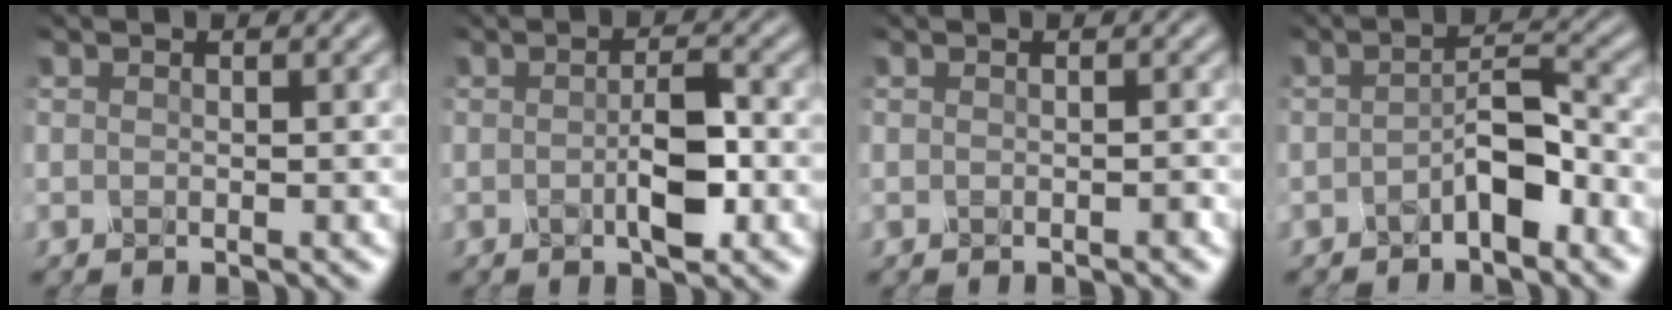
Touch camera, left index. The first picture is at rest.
{"total": 2.6, "force": [-0.7, 0.4, 2.4], "torque": [-0.057, 0.001, -0.008]}
{"total": 0.8, "force": [-0.7, 0.0, 0.4], "torque": [0.000, 0.006, -0.005]}
{"total": 2.4, "force": [-1.6, 0.3, 1.8], "torque": [-0.045, 0.013, -0.026]}